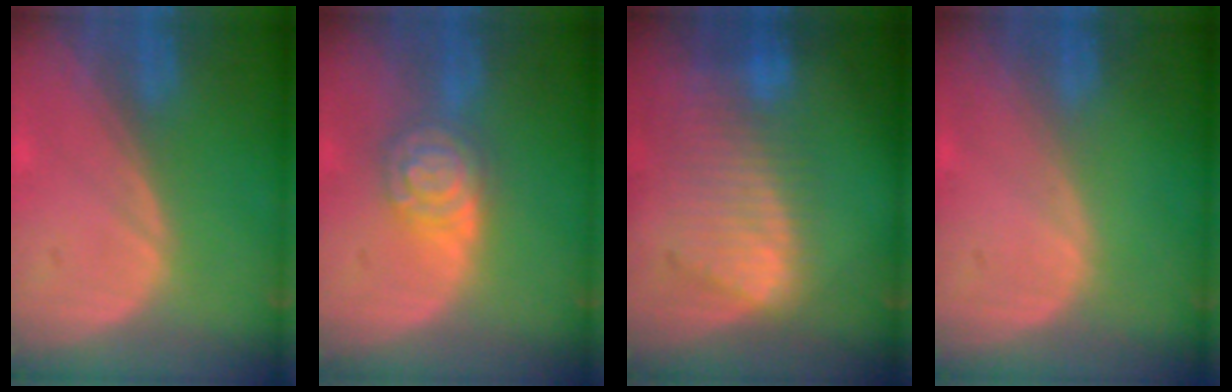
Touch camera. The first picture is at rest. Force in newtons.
{"total": 5.9, "press": 5.9, "slide": 0.3}
{"total": 8.4, "press": 7.7, "slide": 3.5}
{"total": 0.0}